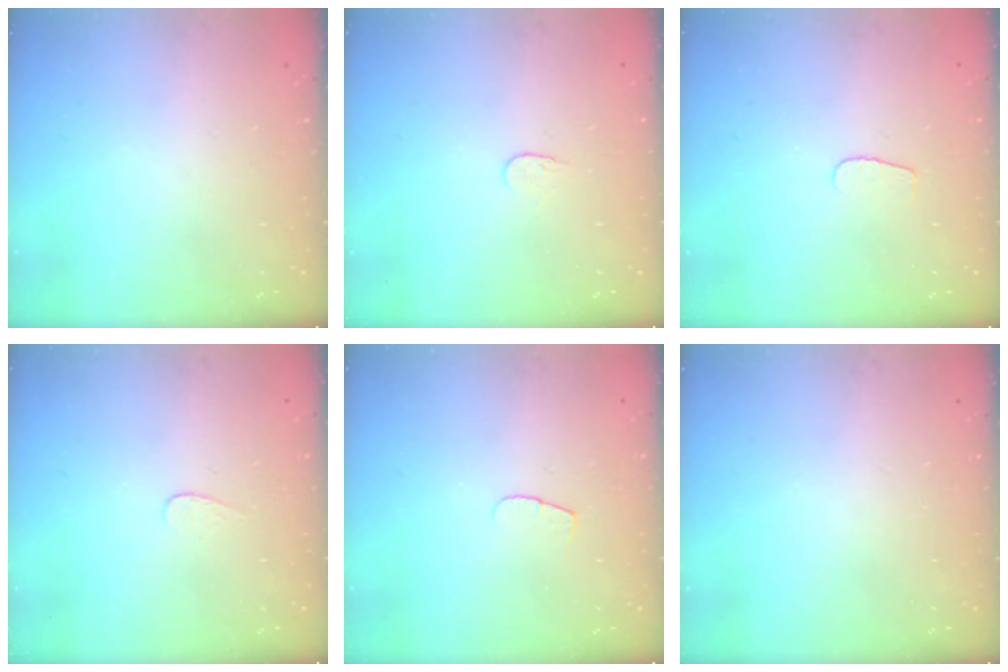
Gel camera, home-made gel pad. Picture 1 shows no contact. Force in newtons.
{"total": 3.7, "press": 3.7, "slide": 0.3}
{"total": 3.3, "press": 3.3, "slide": 0.4}
{"total": 3.1, "press": 3.0, "slide": 0.3}
{"total": 3.7, "press": 3.7, "slide": 0.4}
{"total": 0.0}